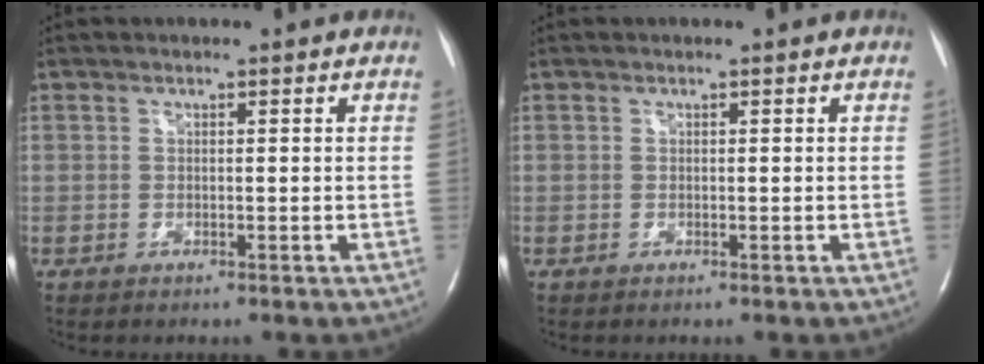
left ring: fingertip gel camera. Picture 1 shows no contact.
{"total": 0.0}